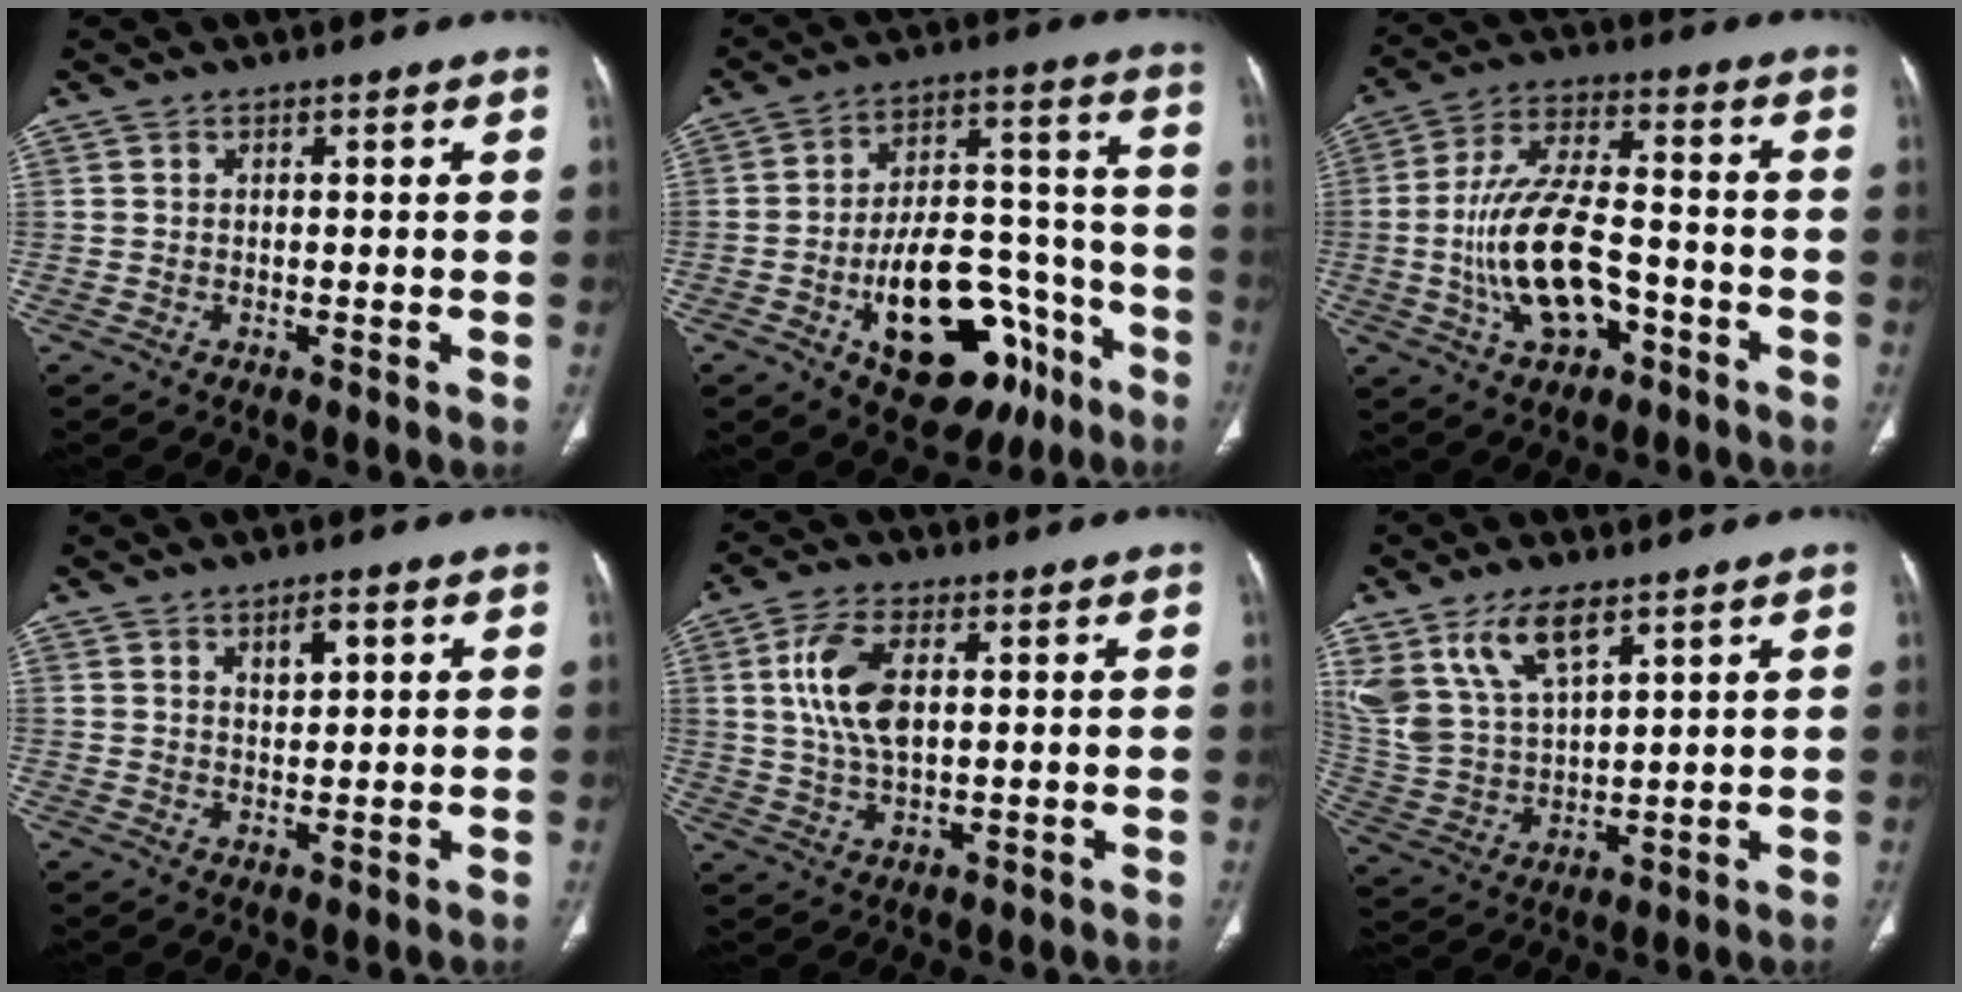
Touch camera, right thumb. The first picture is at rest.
{"total": 22.7, "force": [-10.3, 12.2, 16.2], "torque": [-0.218, 0.069, -0.140]}
{"total": 15.8, "force": [-4.4, 8.0, 12.8], "torque": [-0.246, 0.036, -0.072]}
{"total": 3.3, "force": [1.5, 1.4, 2.6], "torque": [-0.036, -0.008, 0.026]}
{"total": 9.8, "force": [2.1, 5.0, 8.2], "torque": [-0.170, 0.000, 0.041]}
{"total": 13.5, "force": [8.1, 6.0, 8.9], "torque": [-0.170, -0.025, 0.176]}